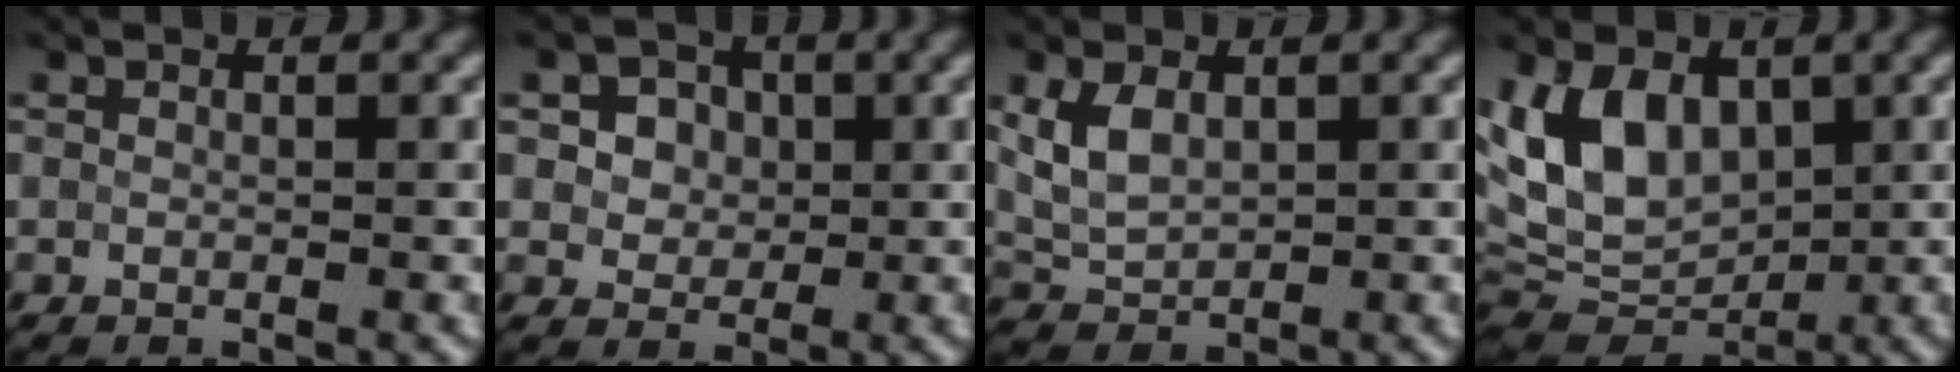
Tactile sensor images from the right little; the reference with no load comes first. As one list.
[{"total": 5.1, "force": [2.0, 4.1, 2.4], "torque": [-0.043, 0.014, 0.026]}, {"total": 3.5, "force": [1.1, 2.2, 2.5], "torque": [-0.060, 0.005, 0.025]}, {"total": 8.8, "force": [2.2, 5.8, 6.2], "torque": [-0.124, 0.006, 0.029]}]